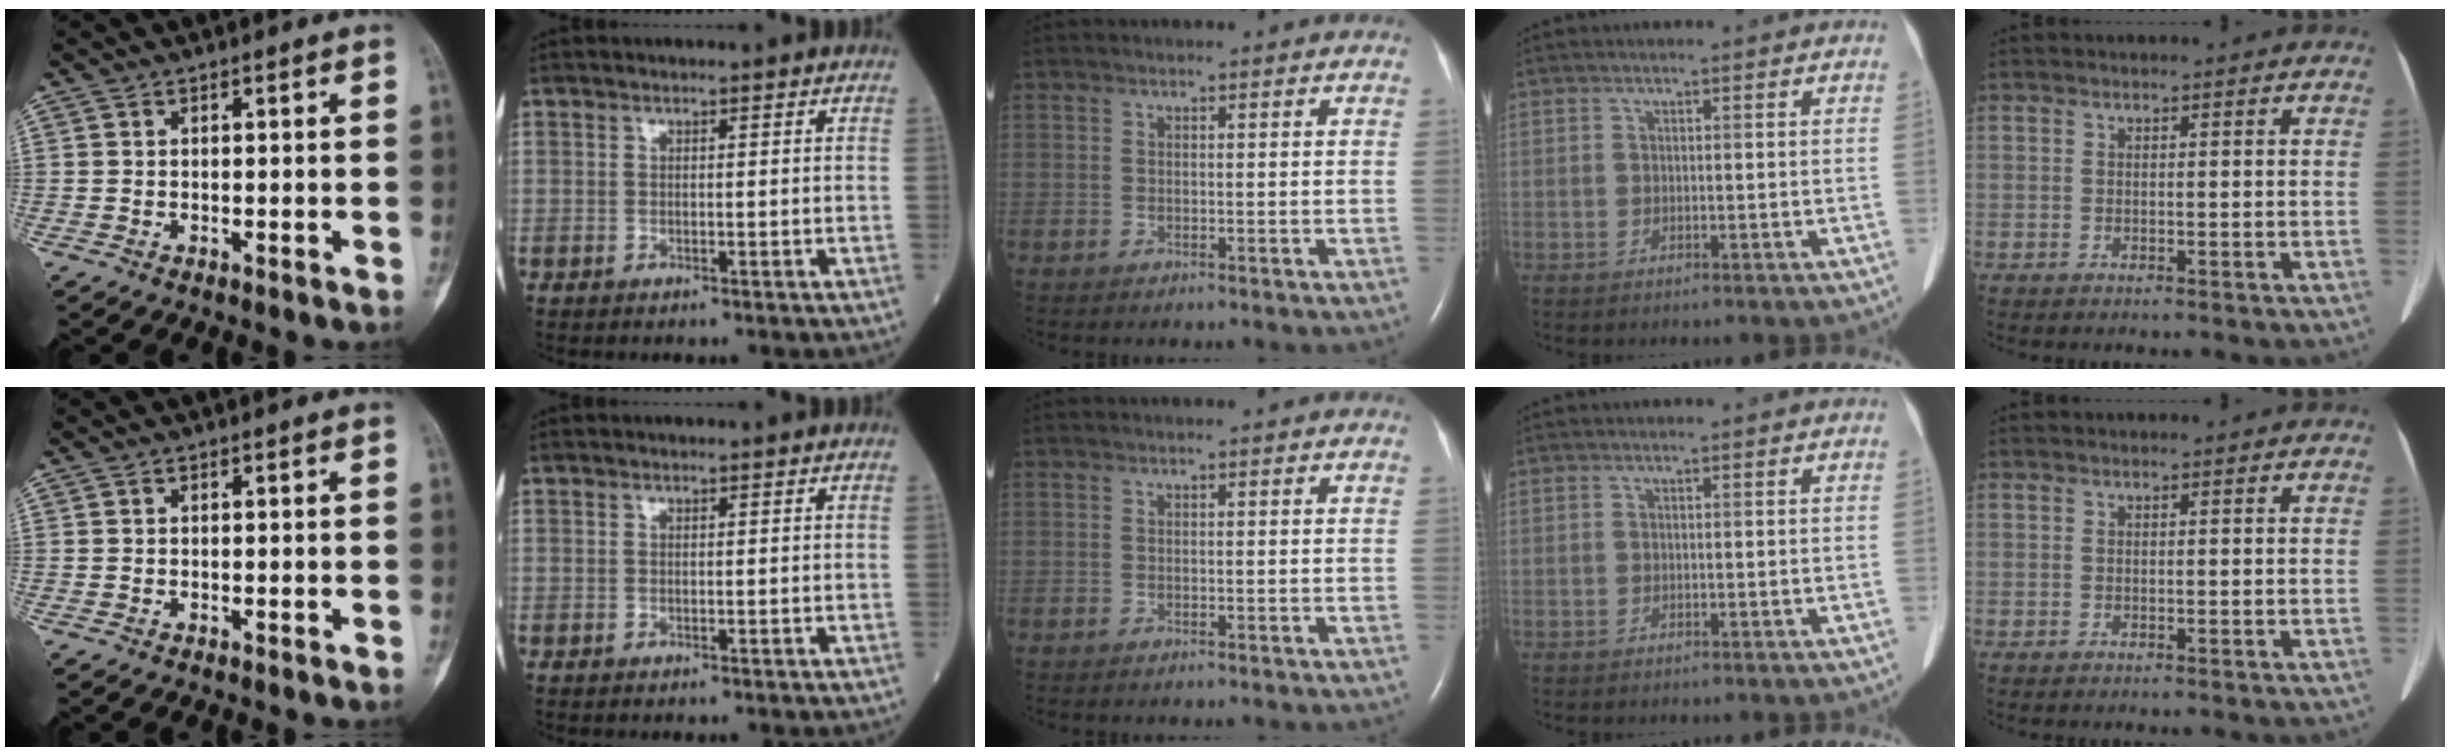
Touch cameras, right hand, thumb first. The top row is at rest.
{}